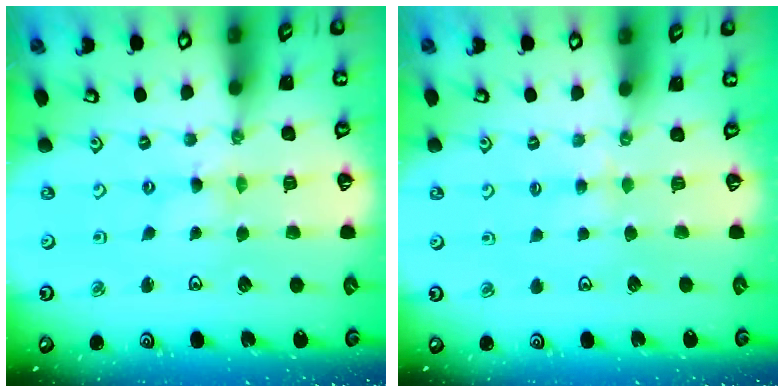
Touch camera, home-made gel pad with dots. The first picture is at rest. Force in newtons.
{"total": 2.3, "press": 2.3, "slide": 0.4}